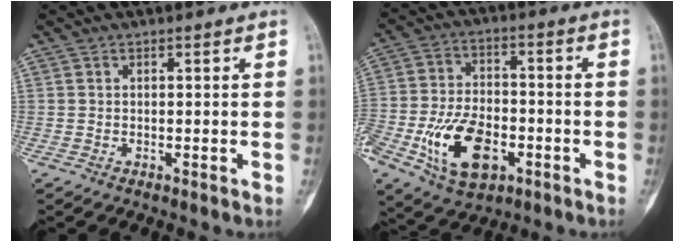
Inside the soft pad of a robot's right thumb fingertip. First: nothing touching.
{"total": 16.0, "force": [-6.0, 9.3, 11.6], "torque": [-0.204, 0.019, -0.101]}